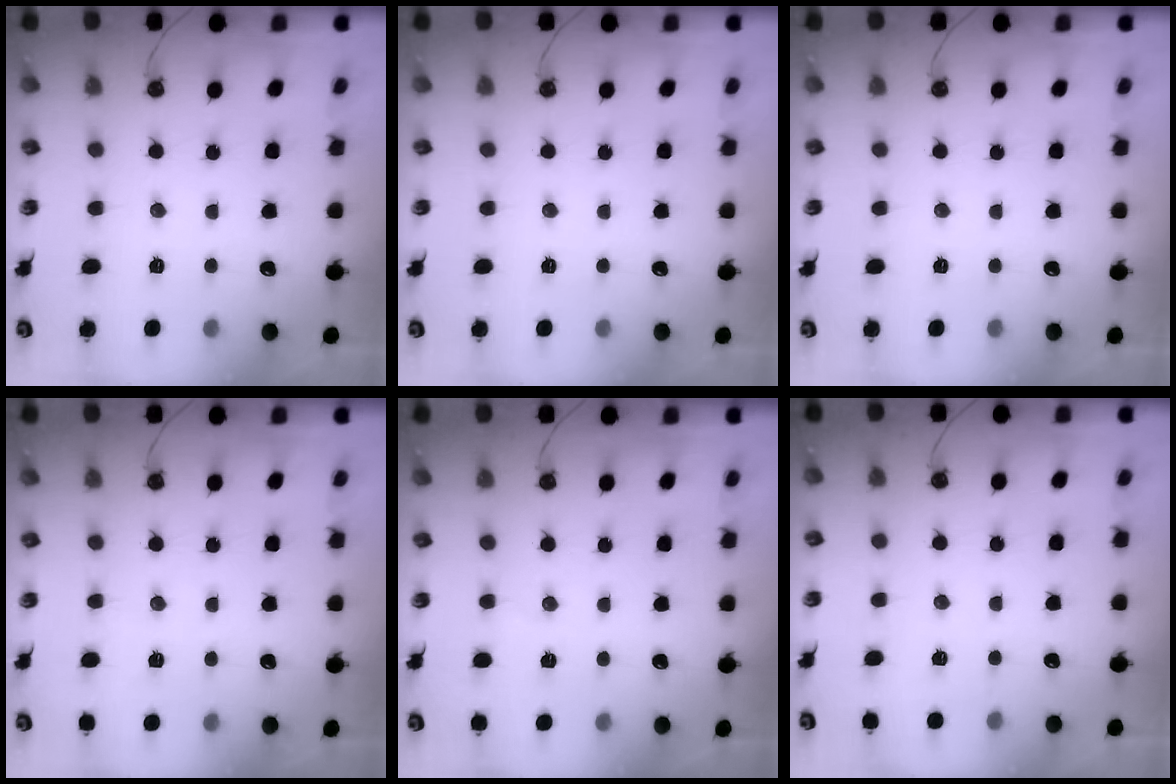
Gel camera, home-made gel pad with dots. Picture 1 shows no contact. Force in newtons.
{"total": 0.0}
{"total": 0.0}
{"total": 3.0, "press": 2.1, "slide": 2.2}
{"total": 3.7, "press": 3.4, "slide": 1.5}
{"total": 3.5, "press": 2.4, "slide": 2.5}